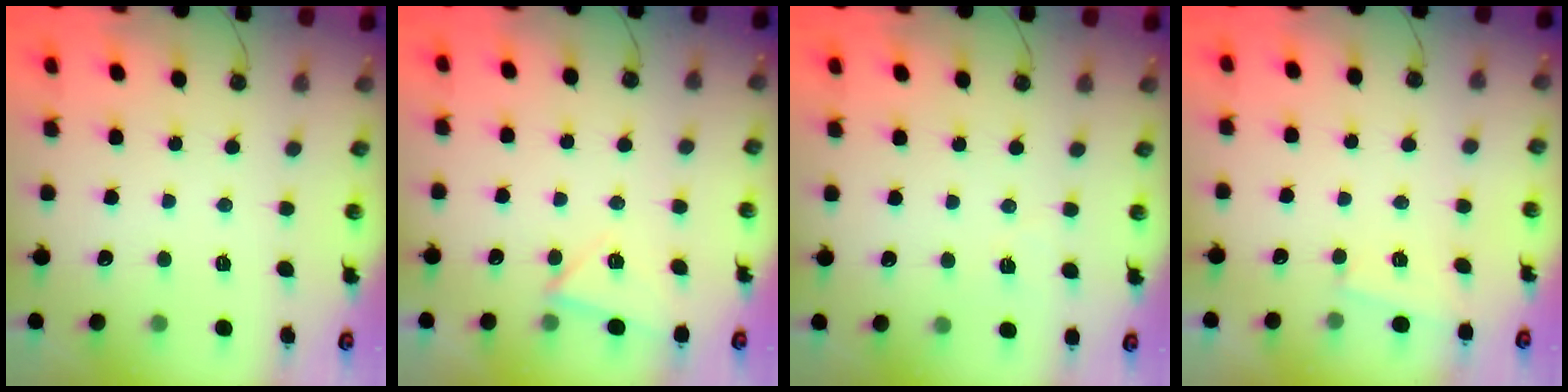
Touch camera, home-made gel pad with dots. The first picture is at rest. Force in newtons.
{"total": 4.2, "press": 4.0, "slide": 1.5}
{"total": 3.2, "press": 2.6, "slide": 2.0}
{"total": 1.6, "press": 1.0, "slide": 1.2}